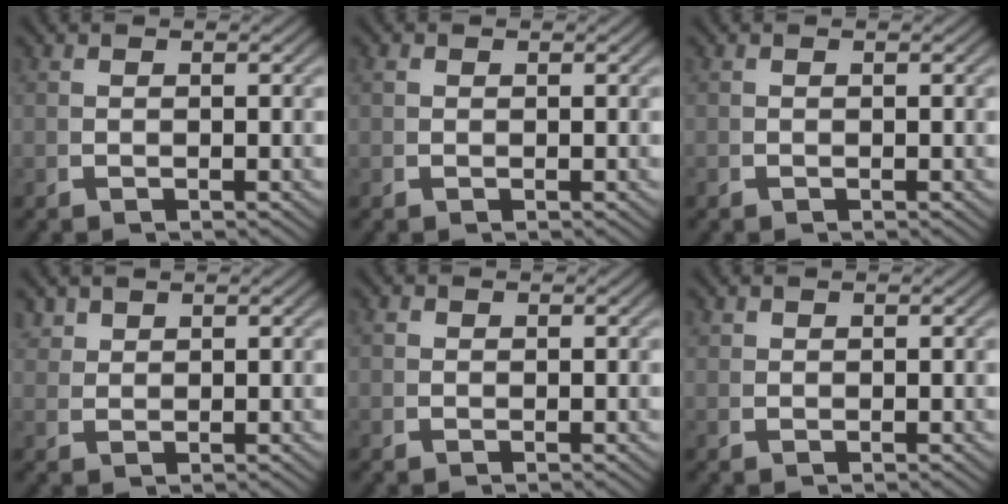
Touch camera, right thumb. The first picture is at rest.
{"total": 0.7, "force": [0.3, 0.6, 0.2], "torque": [-0.008, -0.006, 0.009]}
{"total": 0.0}
{"total": 1.9, "force": [1.9, -0.1, 0.0], "torque": [0.007, 0.005, 0.043]}
{"total": 1.0, "force": [0.3, 1.0, 0.3], "torque": [-0.010, -0.006, 0.008]}
{"total": 0.8, "force": [0.8, 0.0, -0.1], "torque": [0.004, 0.000, 0.020]}